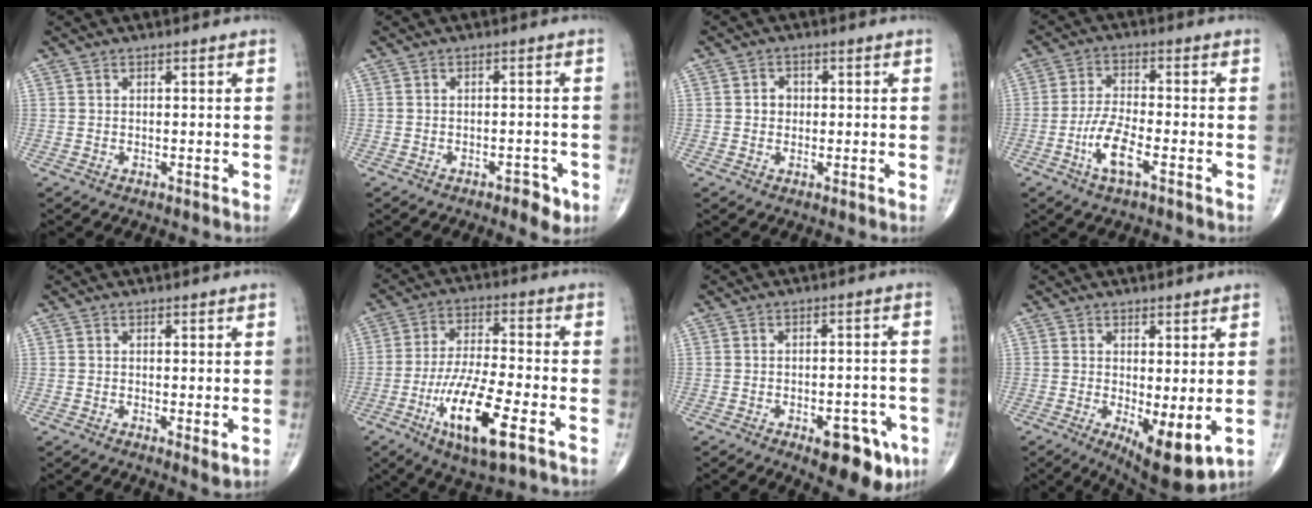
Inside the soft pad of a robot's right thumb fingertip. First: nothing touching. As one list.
[{"total": 3.4, "force": [-1.8, 1.6, 2.4], "torque": [-0.021, 0.007, -0.022]}, {"total": 2.3, "force": [0.1, 2.0, 1.0], "torque": [-0.003, 0.005, -0.001]}, {"total": 7.2, "force": [-3.1, 2.1, 6.1], "torque": [-0.129, 0.014, -0.059]}, {"total": 2.2, "force": [0.0, 0.6, 2.1], "torque": [-0.036, -0.011, -0.001]}, {"total": 14.7, "force": [-6.1, 3.7, 12.8], "torque": [-0.244, 0.011, -0.106]}, {"total": 10.8, "force": [-5.2, 4.8, 8.2], "torque": [-0.076, 0.020, -0.060]}, {"total": 9.1, "force": [-1.4, 3.1, 8.4], "torque": [-0.124, -0.026, -0.012]}]